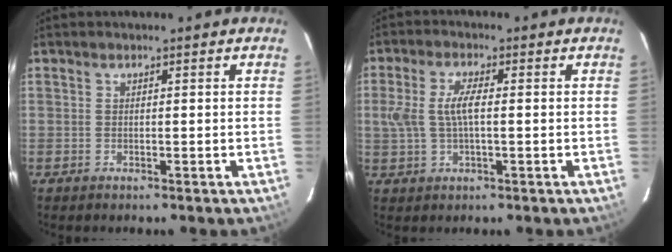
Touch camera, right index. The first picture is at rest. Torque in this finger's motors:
{"motor_torque": [0.15, -0.01, 0.19, 0.10]}